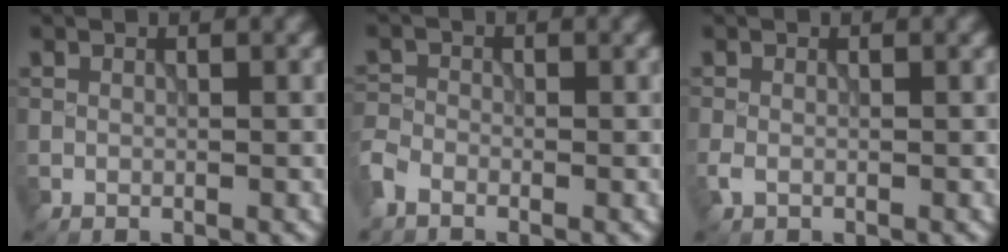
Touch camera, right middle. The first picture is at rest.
{"total": 2.2, "force": [-1.7, 1.0, 0.9], "torque": [-0.020, -0.002, -0.049]}
{"total": 1.0, "force": [-0.4, 0.6, 0.7], "torque": [-0.021, -0.003, -0.011]}